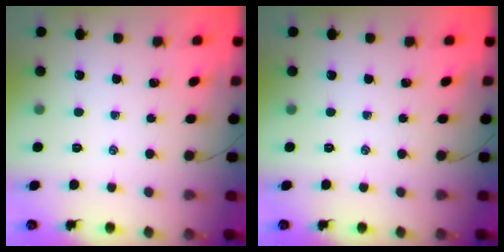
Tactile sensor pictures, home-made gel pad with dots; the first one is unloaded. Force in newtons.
{"total": 0.0}